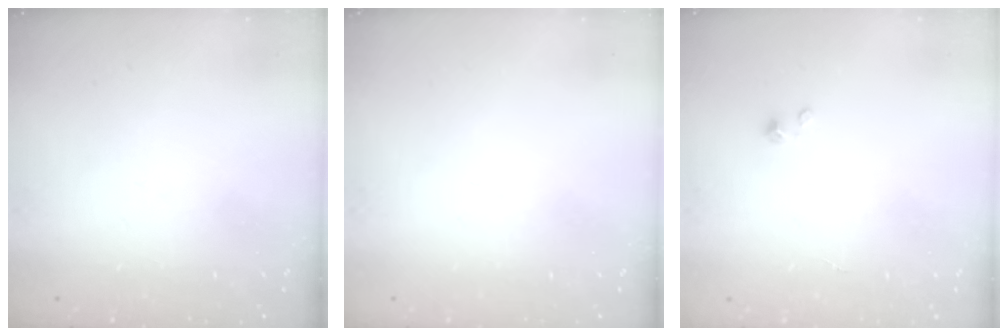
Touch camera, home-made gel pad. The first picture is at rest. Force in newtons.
{"total": 0.0}
{"total": 0.7, "press": 0.7, "slide": 0.1}